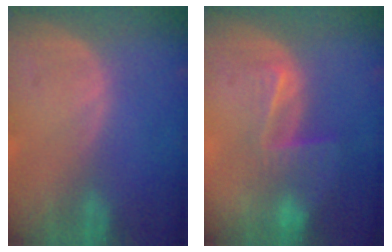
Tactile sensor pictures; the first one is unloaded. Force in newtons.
{"total": 6.6, "press": 5.6, "slide": 3.5}